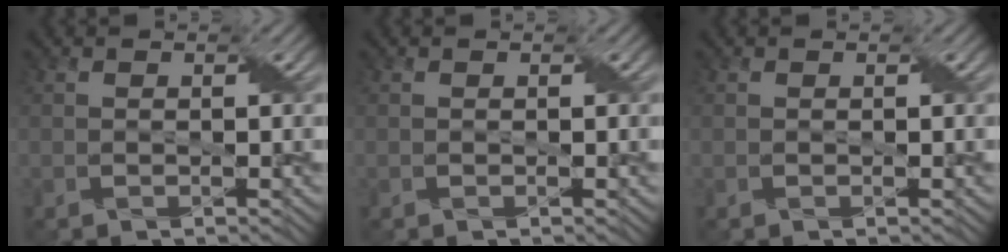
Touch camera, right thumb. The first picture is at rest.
{"total": 0.0}
{"total": 0.0}